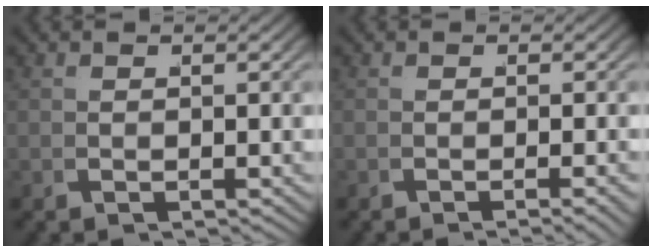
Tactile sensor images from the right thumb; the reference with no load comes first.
{"total": 1.5, "force": [-1.3, 0.0, 0.7], "torque": [0.001, 0.002, -0.024]}